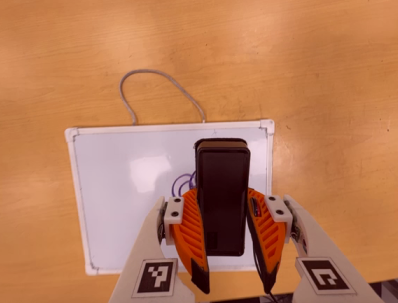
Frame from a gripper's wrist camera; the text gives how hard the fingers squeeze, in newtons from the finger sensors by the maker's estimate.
{"total": 10.6, "left": 8.2, "right": 13.0}